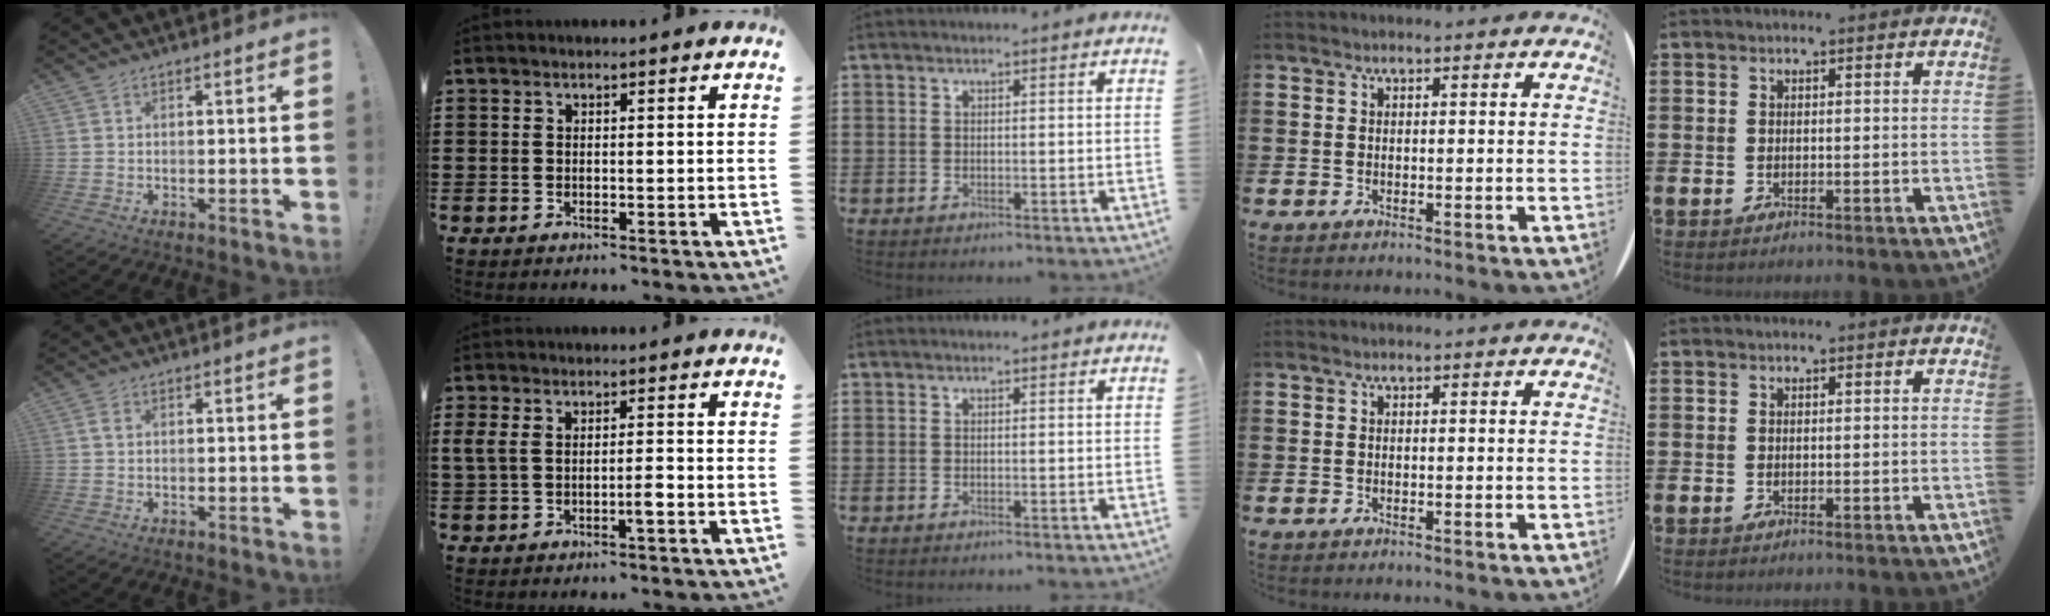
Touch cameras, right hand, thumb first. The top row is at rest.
{"thumb": {"total": 1.6, "force": [0.2, 1.2, 1.1], "torque": [-0.018, 0.003, 0.004]}, "index": {"total": 3.4, "force": [-0.8, 1.3, 3.1], "torque": [-0.063, 0.004, -0.017]}}